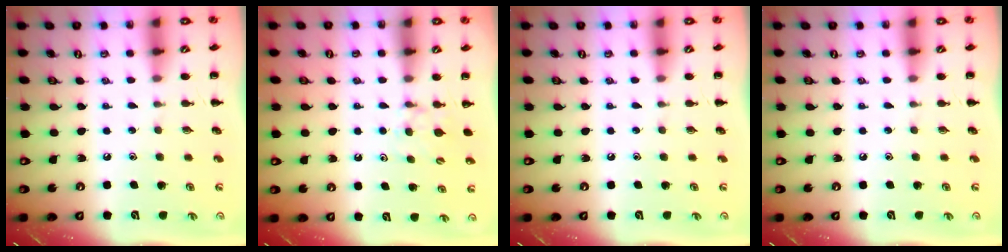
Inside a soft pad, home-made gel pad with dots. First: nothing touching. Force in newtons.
{"total": 5.2, "press": 5.0, "slide": 1.5}
{"total": 0.0}
{"total": 0.0}